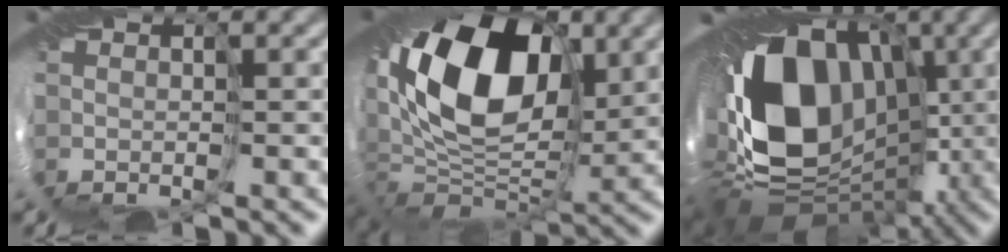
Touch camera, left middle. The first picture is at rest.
{"total": 16.3, "force": [2.0, 10.5, 12.2], "torque": [-0.225, 0.006, 0.026]}
{"total": 16.8, "force": [-1.0, 12.4, 11.4], "torque": [-0.206, 0.006, -0.034]}